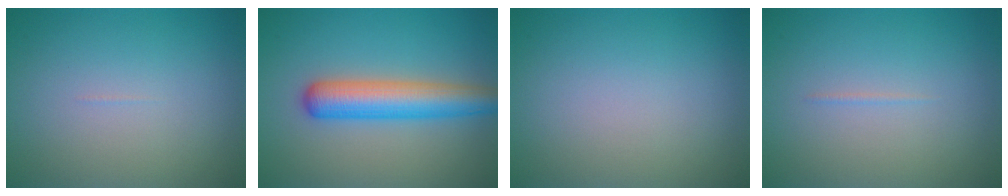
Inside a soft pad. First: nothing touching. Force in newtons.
{"total": 5.8, "press": 5.8, "slide": 0.1}
{"total": 0.0}
{"total": 0.7, "press": 0.7, "slide": 0.2}